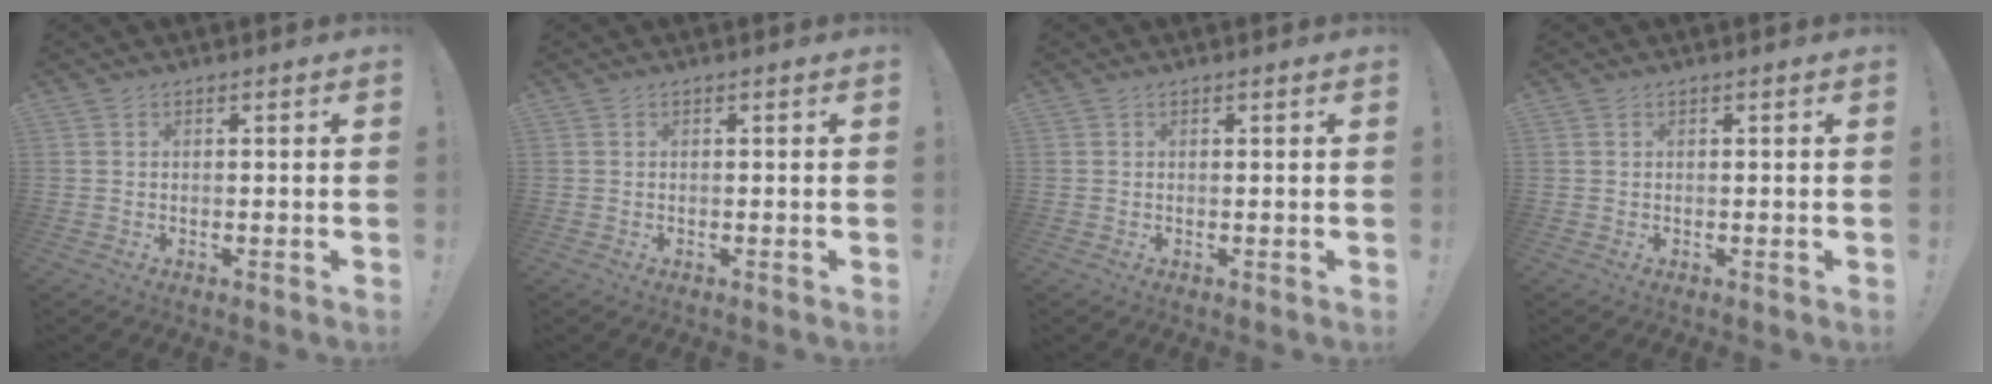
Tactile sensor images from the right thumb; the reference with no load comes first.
{"total": 0.0}
{"total": 0.5, "force": [0.4, -0.2, 0.2], "torque": [0.002, -0.003, 0.006]}
{"total": 0.0}